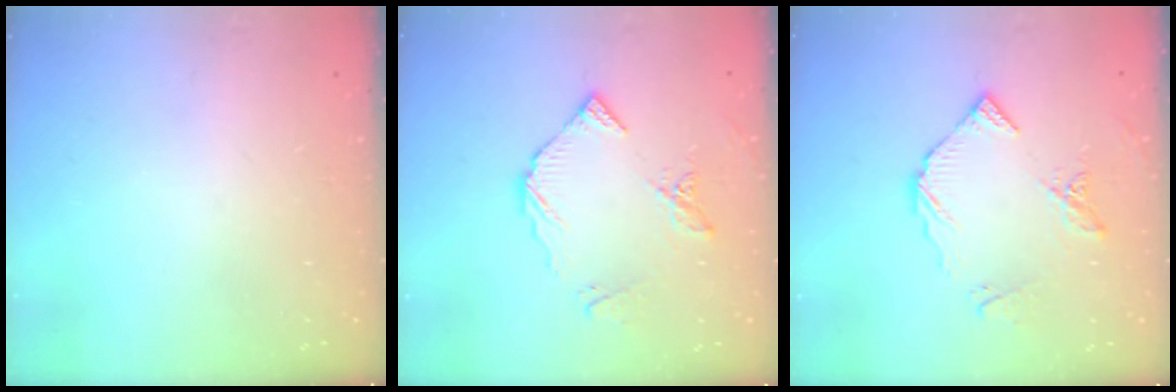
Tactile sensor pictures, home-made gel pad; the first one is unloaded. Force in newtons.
{"total": 10.1, "press": 10.0, "slide": 1.2}
{"total": 10.1, "press": 10.0, "slide": 1.2}